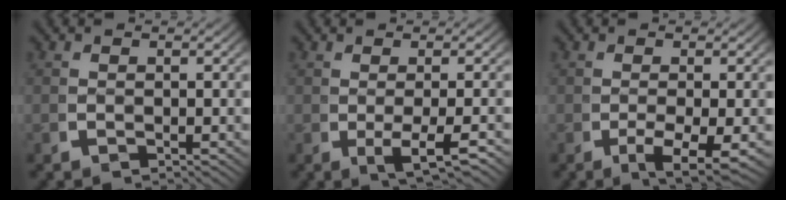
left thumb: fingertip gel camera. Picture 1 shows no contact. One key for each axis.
{"total": 3.4, "fx": -0.7, "fy": 1.3, "fz": 3.1, "tx": -0.059, "ty": -0.011, "tz": -0.004}
{"total": 3.9, "fx": -1.2, "fy": 1.4, "fz": 3.5, "tx": -0.065, "ty": -0.019, "tz": -0.008}